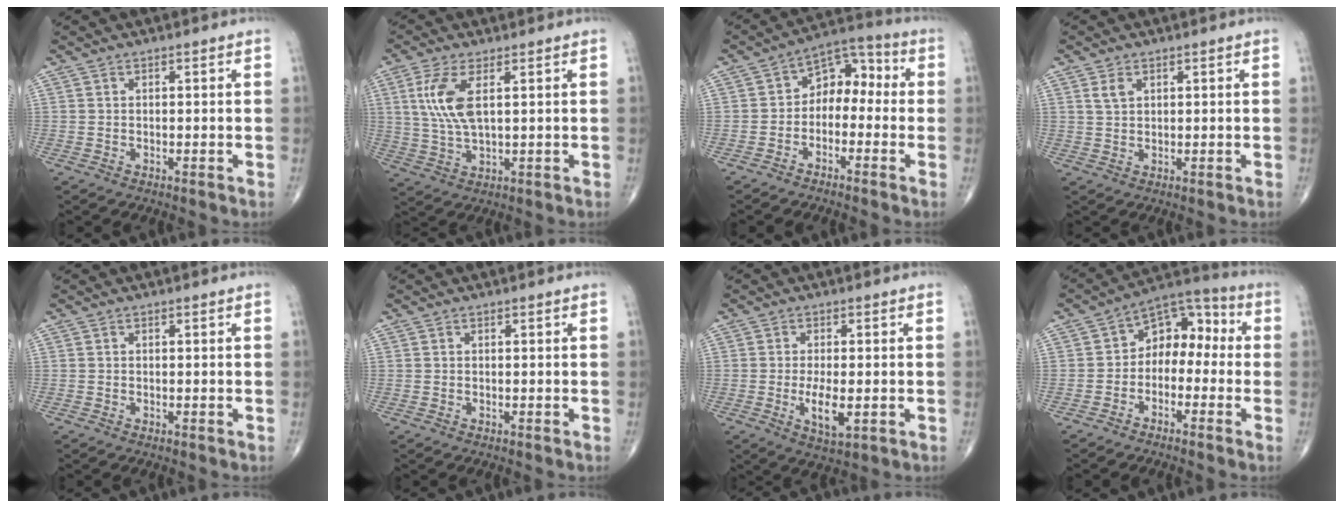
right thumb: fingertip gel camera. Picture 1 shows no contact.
{"total": 8.4, "force": [2.4, 3.2, 7.3], "torque": [-0.170, -0.006, 0.052]}
{"total": 8.3, "force": [-1.4, 5.9, 5.7], "torque": [-0.053, 0.048, -0.042]}
{"total": 2.3, "force": [1.2, 1.5, 1.4], "torque": [-0.025, -0.001, 0.026]}
{"total": 0.0}
{"total": 0.0}
{"total": 6.1, "force": [-1.3, 2.3, 5.4], "torque": [-0.098, -0.012, -0.019]}
{"total": 9.7, "force": [-1.2, 6.8, 6.8], "torque": [-0.061, 0.051, -0.040]}